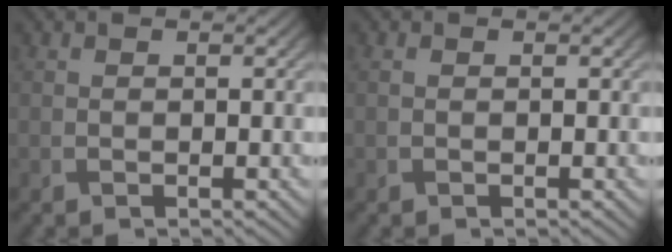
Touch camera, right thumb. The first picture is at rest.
{"total": 0.0}